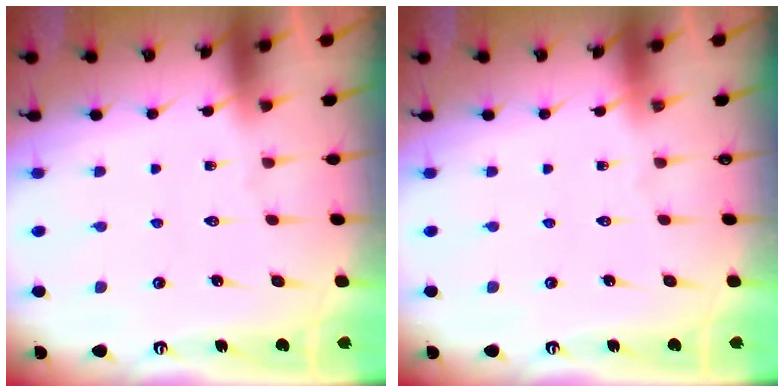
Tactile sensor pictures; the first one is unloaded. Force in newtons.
{"total": 0.0}